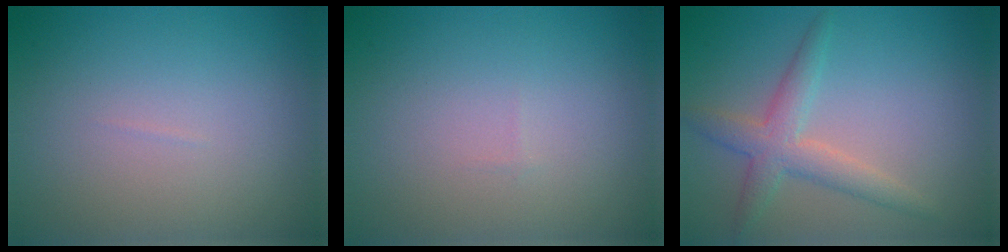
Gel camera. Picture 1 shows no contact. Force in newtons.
{"total": 0.0}
{"total": 3.3, "press": 3.3, "slide": 0.0}